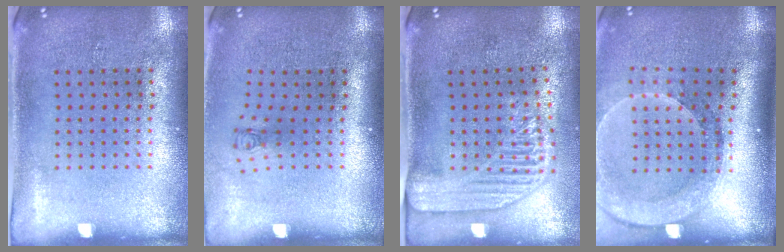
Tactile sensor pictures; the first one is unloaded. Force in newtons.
{"total": 0.7, "press": 0.4, "slide": 0.6}
{"total": 2.2, "press": 1.9, "slide": 1.2}
{"total": 2.6, "press": 2.0, "slide": 1.7}